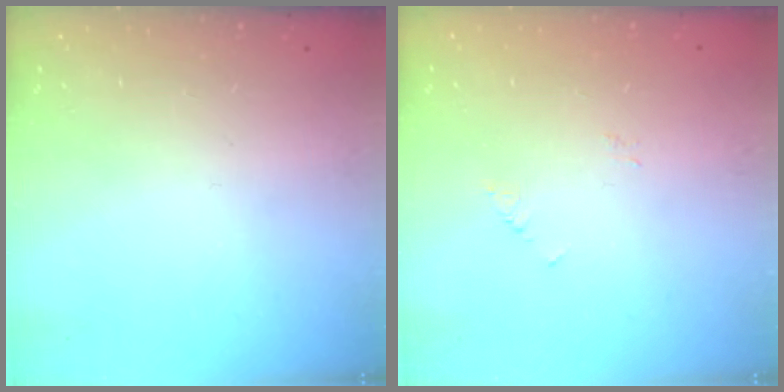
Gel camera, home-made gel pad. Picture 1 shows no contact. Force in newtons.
{"total": 2.9, "press": 2.9, "slide": 0.3}